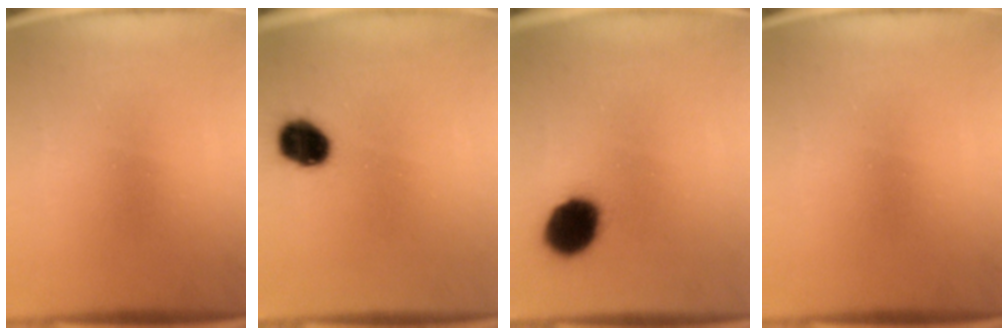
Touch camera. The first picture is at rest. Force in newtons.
{"total": 8.6}
{"total": 11.8}
{"total": 0.0}